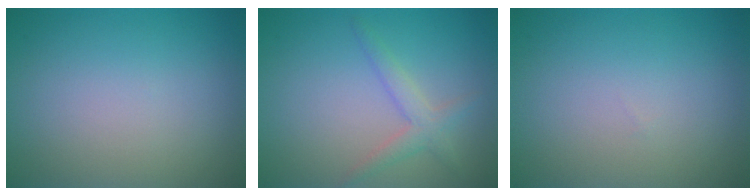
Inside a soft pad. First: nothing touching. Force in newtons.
{"total": 2.2, "press": 2.2, "slide": 0.1}
{"total": 0.0}